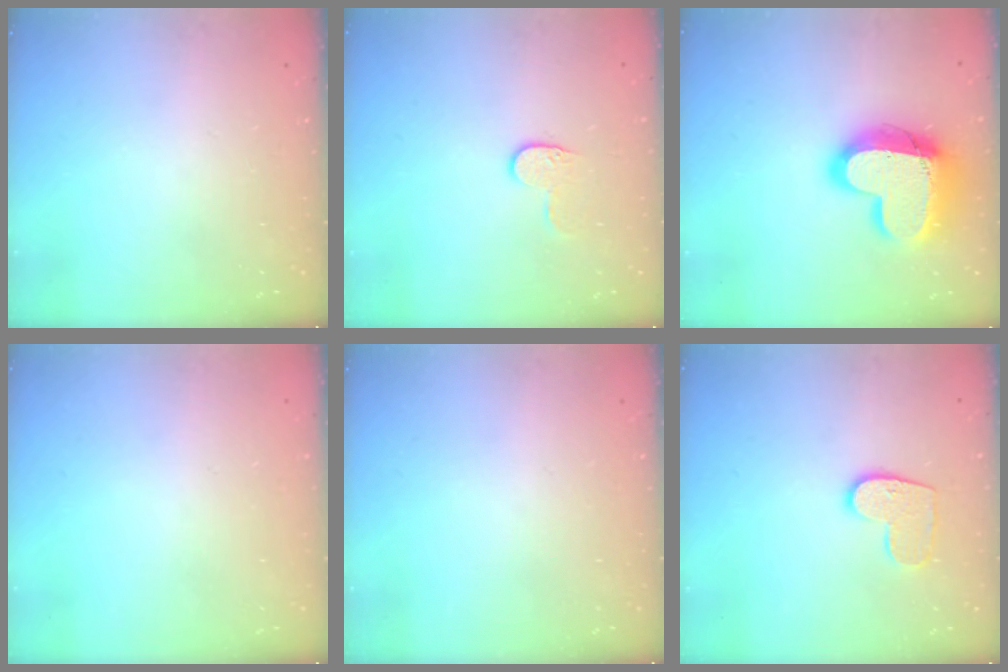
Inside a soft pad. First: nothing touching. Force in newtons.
{"total": 5.8, "press": 5.8, "slide": 0.6}
{"total": 18.9, "press": 18.8, "slide": 1.5}
{"total": 0.6, "press": 0.6, "slide": 0.2}
{"total": 0.0}
{"total": 9.3, "press": 9.3, "slide": 0.4}